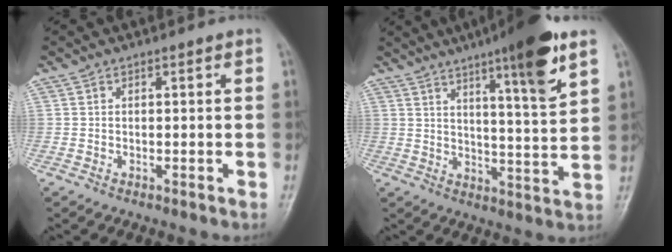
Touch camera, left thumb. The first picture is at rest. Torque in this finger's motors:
{"motor_torque": [1.10, 0.20, 1.43, -1.06, 0.30]}